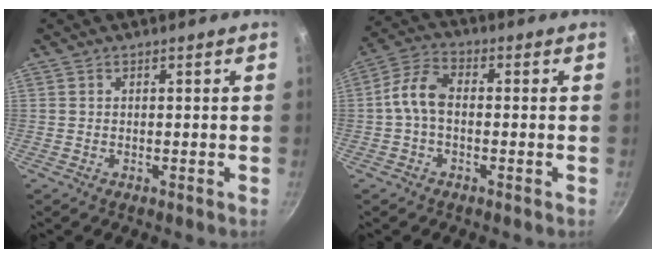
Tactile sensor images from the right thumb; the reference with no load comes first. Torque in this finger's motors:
{"motor_torque": [2.49, 2.52, 1.58, -1.17, 0.31]}